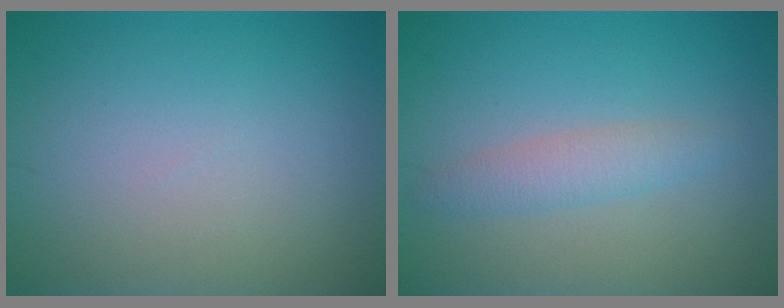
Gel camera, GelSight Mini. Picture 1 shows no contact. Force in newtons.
{"total": 2.1, "press": 2.1, "slide": 0.1}